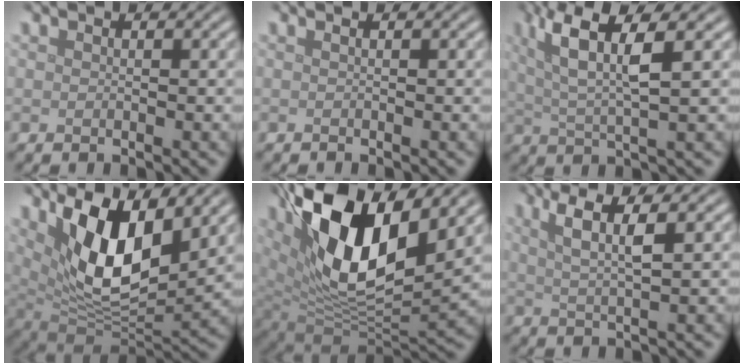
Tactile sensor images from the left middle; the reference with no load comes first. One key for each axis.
{"total": 0.5, "fx": -0.1, "fy": 0.2, "fz": 0.5, "tx": -0.005, "ty": 0.001, "tz": -0.005}
{"total": 6.6, "fx": 2.4, "fy": 1.5, "fz": 5.9, "tx": -0.116, "ty": 0.004, "tz": 0.046}
{"total": 11.2, "fx": 3.8, "fy": 5.1, "fz": 9.2, "tx": -0.164, "ty": -0.014, "tz": 0.071}
{"total": 14.9, "fx": 5.8, "fy": 7.3, "fz": 11.7, "tx": -0.210, "ty": -0.001, "tz": 0.103}
{"total": 3.5, "fx": 1.5, "fy": 0.7, "fz": 3.1, "tx": -0.059, "ty": -0.002, "tz": 0.029}